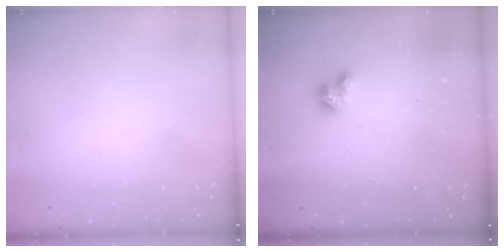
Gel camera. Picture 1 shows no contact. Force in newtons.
{"total": 3.1, "press": 3.1, "slide": 0.3}